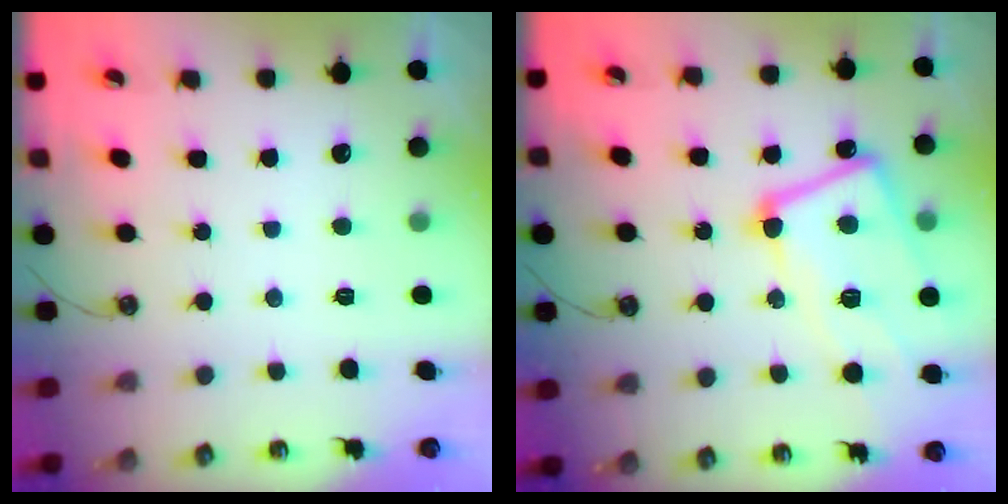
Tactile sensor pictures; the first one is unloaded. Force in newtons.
{"total": 8.3, "press": 8.1, "slide": 1.4}